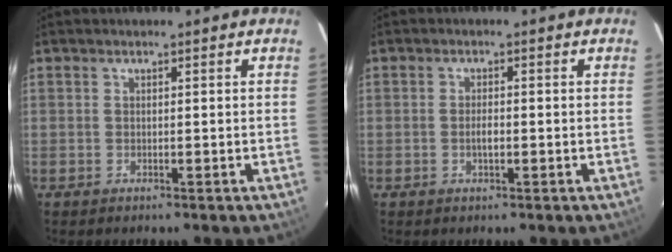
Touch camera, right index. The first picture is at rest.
{"total": 1.7, "force": [-0.5, 0.7, 1.5], "torque": [-0.029, -0.001, -0.008]}